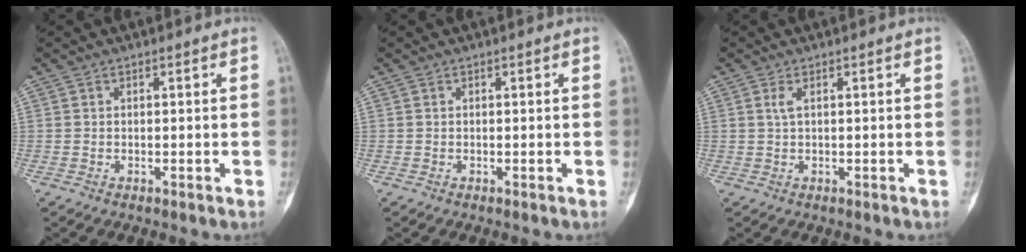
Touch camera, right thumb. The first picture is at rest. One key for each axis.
{"total": 0.0}
{"total": 1.2, "fx": 0.4, "fy": 0.2, "fz": 1.1, "tx": -0.033, "ty": 0.005, "tz": 0.012}